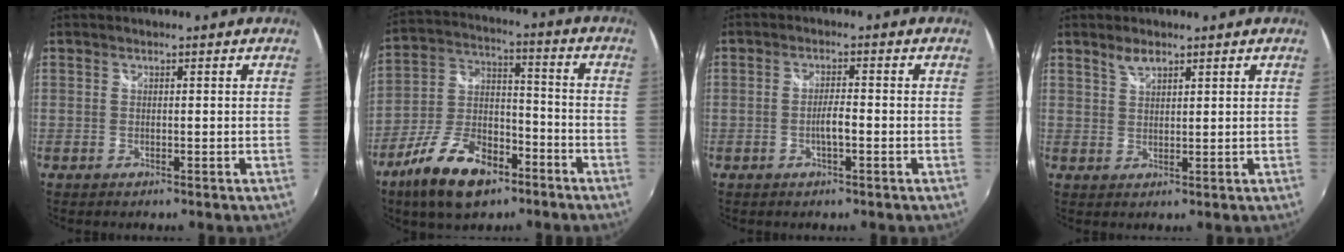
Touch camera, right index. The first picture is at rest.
{"total": 16.4, "force": [-10.0, 7.6, 10.4], "torque": [-0.217, -0.004, -0.175]}
{"total": 2.9, "force": [-1.1, 0.4, 2.6], "torque": [-0.048, -0.001, -0.020]}
{"total": 2.6, "force": [2.0, 1.1, 1.3], "torque": [-0.022, 0.003, 0.037]}